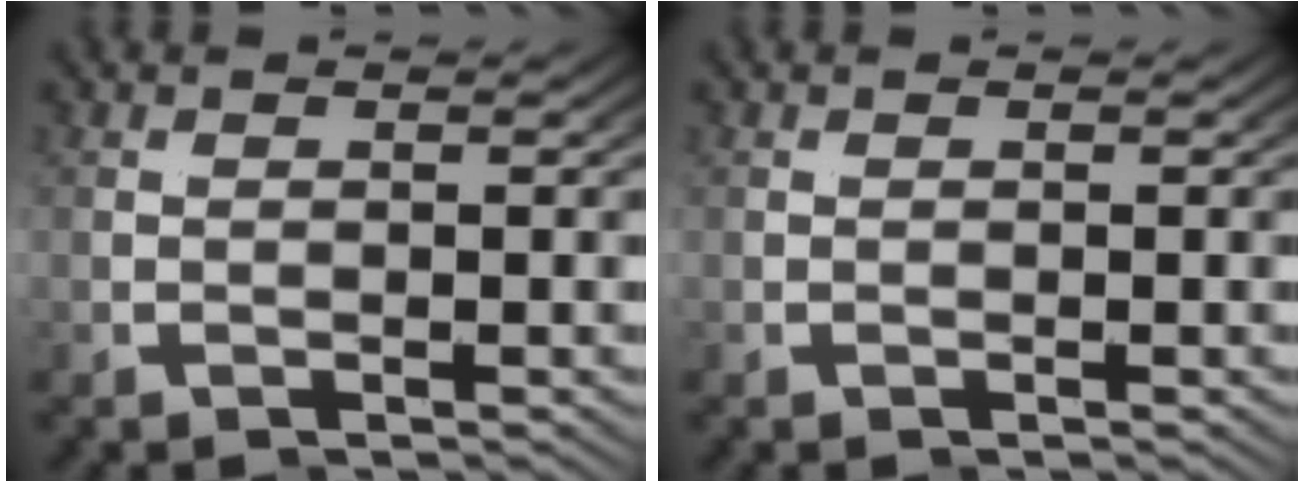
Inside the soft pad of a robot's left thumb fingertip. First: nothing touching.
{"total": 0.0}